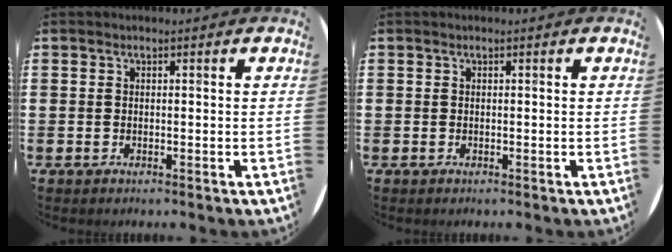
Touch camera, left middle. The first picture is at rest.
{"total": 0.0}